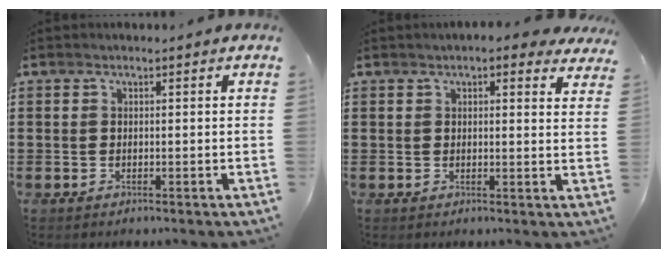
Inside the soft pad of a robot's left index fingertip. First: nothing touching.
{"total": 3.0, "force": [2.4, 0.5, 1.6], "torque": [-0.029, -0.006, 0.041]}